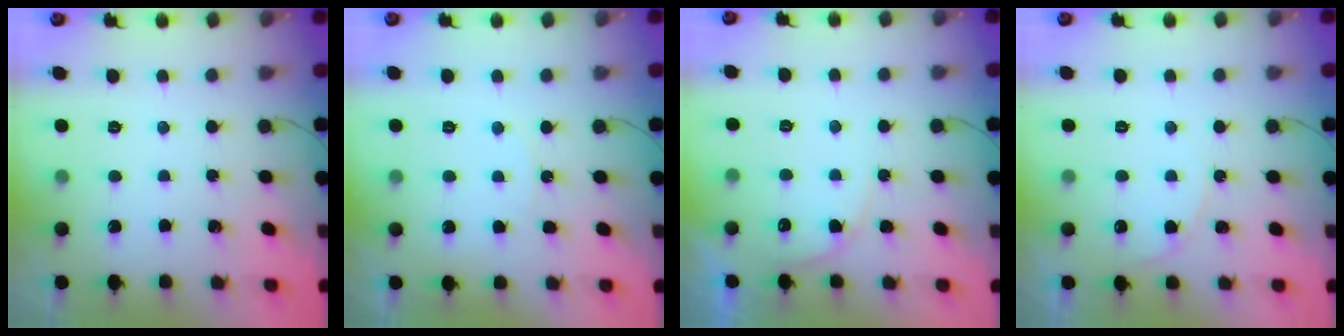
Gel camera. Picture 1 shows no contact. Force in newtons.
{"total": 4.2, "press": 4.2, "slide": 0.4}
{"total": 5.3, "press": 5.2, "slide": 0.4}
{"total": 5.6, "press": 5.6, "slide": 0.2}